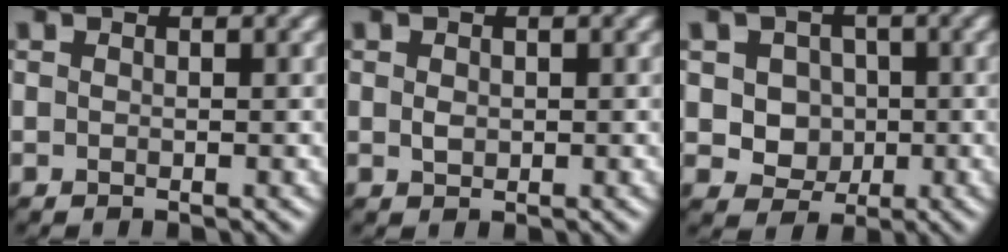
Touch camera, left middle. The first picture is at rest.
{"total": 0.9, "force": [0.1, 0.7, 0.6], "torque": [-0.013, -0.001, 0.002]}
{"total": 4.2, "force": [0.5, 3.7, 2.0], "torque": [-0.027, 0.002, 0.006]}